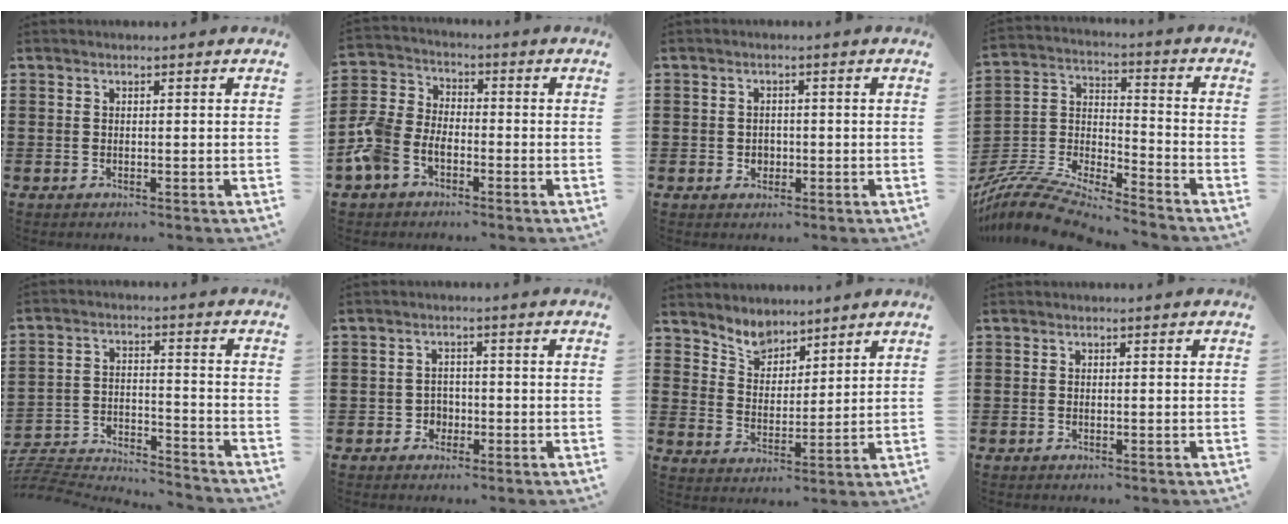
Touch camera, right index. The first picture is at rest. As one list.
[{"total": 6.1, "force": [-3.6, 3.9, 3.1], "torque": [-0.105, -0.004, -0.082]}, {"total": 1.8, "force": [-0.3, 1.7, 0.4], "torque": [-0.014, 0.004, -0.009]}, {"total": 9.2, "force": [-8.6, 1.3, 3.1], "torque": [-0.080, 0.004, -0.177]}, {"total": 4.7, "force": [-4.6, 0.6, 0.8], "torque": [-0.037, -0.009, -0.102]}, {"total": 2.4, "force": [-1.1, 2.1, 0.5], "torque": [-0.018, 0.002, -0.025]}, {"total": 4.7, "force": [4.2, 2.0, 0.2], "torque": [-0.028, -0.014, 0.077]}, {"total": 0.0}]